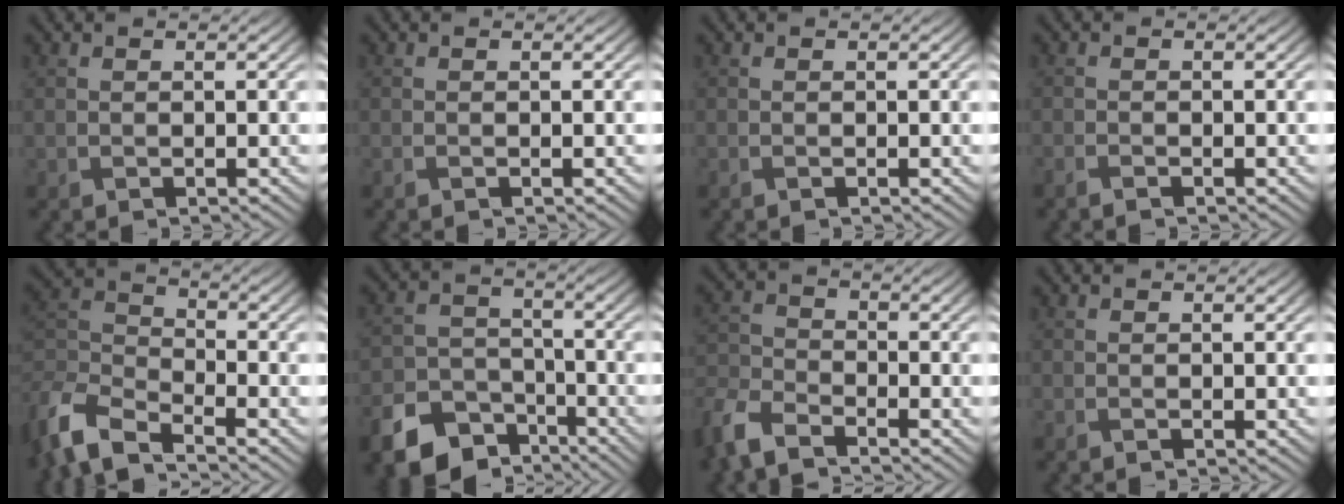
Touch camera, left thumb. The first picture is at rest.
{"total": 0.0}
{"total": 0.0}
{"total": 1.2, "force": [-1.1, 0.2, 0.5], "torque": [-0.013, -0.005, -0.024]}
{"total": 8.5, "force": [-6.9, 2.5, 4.2], "torque": [-0.103, -0.010, -0.150]}
{"total": 10.8, "force": [-7.5, 6.4, 4.5], "torque": [-0.106, -0.026, -0.131]}
{"total": 6.5, "force": [-5.3, 2.3, 2.9], "torque": [-0.070, -0.012, -0.124]}
{"total": 0.0}